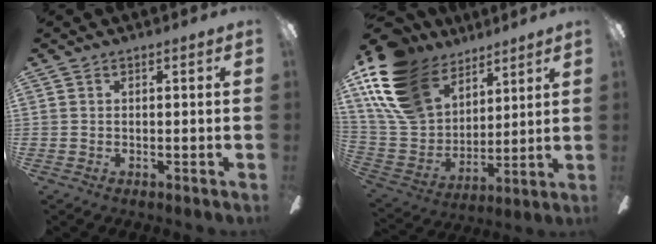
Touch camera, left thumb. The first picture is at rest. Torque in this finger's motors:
{"motor_torque": [2.13, 2.16, 1.38, -1.39, 0.43]}